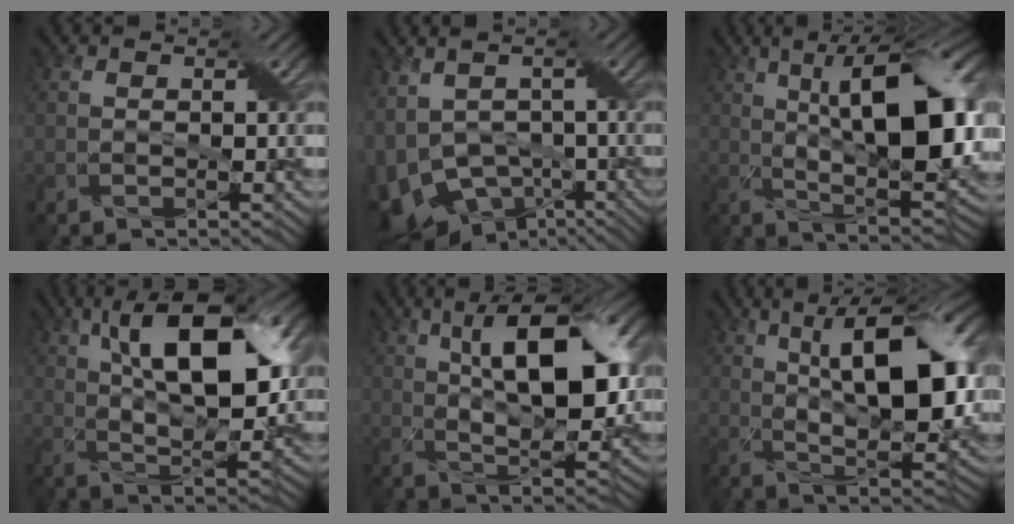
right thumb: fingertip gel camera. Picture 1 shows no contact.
{"total": 11.3, "force": [-2.5, 7.8, 7.8], "torque": [-0.181, -0.031, -0.014]}
{"total": 16.5, "force": [3.0, 6.1, 15.0], "torque": [-0.220, 0.022, 0.038]}
{"total": 14.8, "force": [5.2, 5.7, 12.6], "torque": [-0.220, 0.007, 0.079]}
{"total": 13.5, "force": [4.0, 5.0, 11.9], "torque": [-0.191, -0.001, 0.061]}
{"total": 15.0, "force": [3.7, 5.5, 13.5], "torque": [-0.205, 0.011, 0.050]}